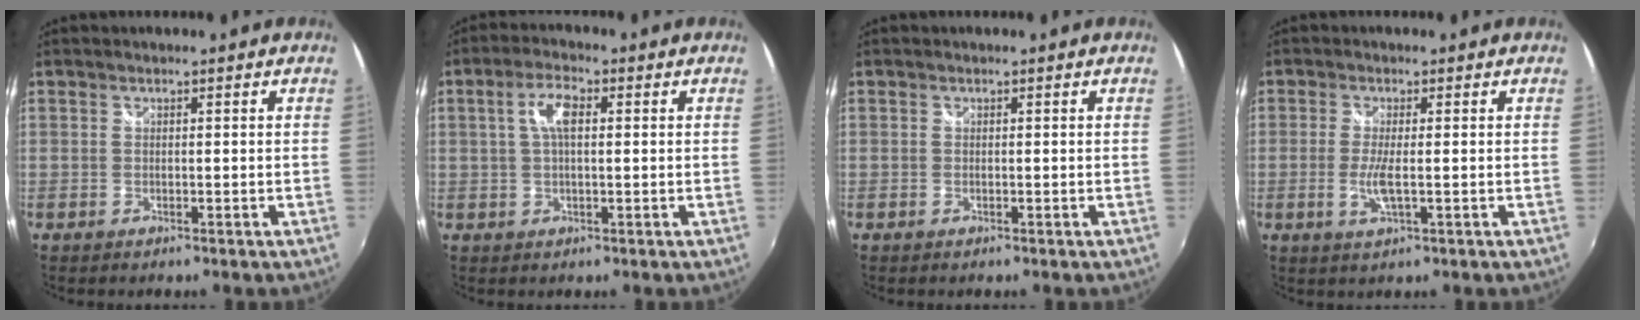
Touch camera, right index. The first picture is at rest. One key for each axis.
{"total": 5.1, "fx": 1.1, "fy": 1.8, "fz": 4.6, "tx": -0.090, "ty": 0.012, "tz": 0.019}
{"total": 0.0}
{"total": 3.9, "fx": -0.6, "fy": 0.4, "fz": 3.8, "tx": -0.082, "ty": -0.009, "tz": -0.014}